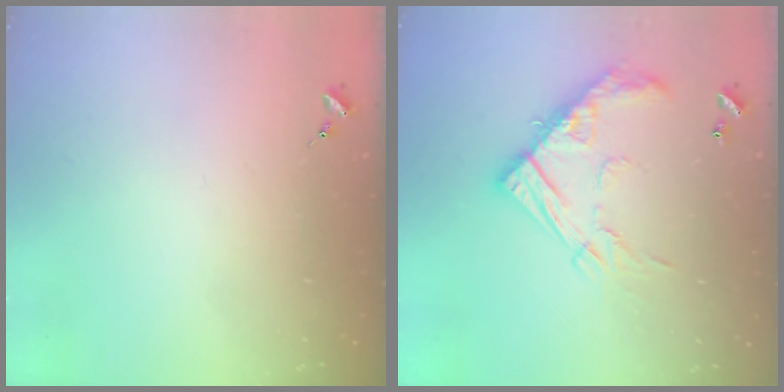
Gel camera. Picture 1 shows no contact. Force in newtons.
{"total": 17.6, "press": 17.6, "slide": 1.2}